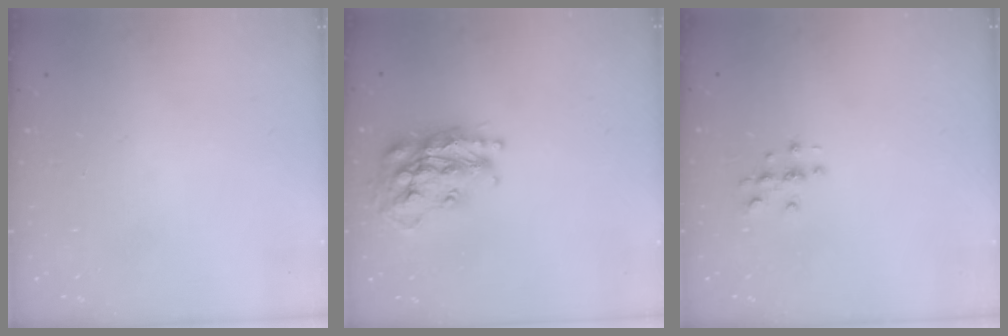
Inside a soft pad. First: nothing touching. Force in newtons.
{"total": 19.5, "press": 19.4, "slide": 1.3}
{"total": 2.7, "press": 2.7, "slide": 0.3}